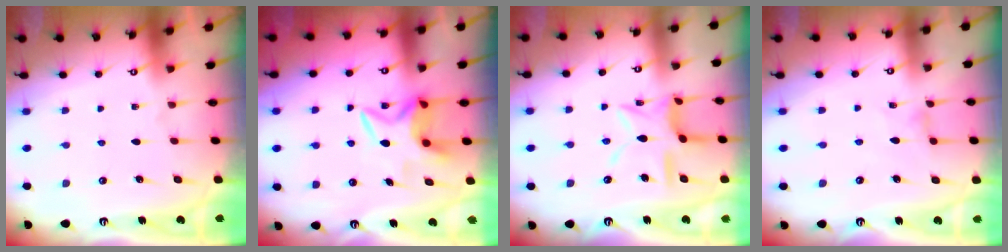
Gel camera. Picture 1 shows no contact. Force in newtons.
{"total": 5.7, "press": 5.7, "slide": 0.6}
{"total": 12.4, "press": 12.4, "slide": 0.9}
{"total": 0.8, "press": 0.7, "slide": 0.4}